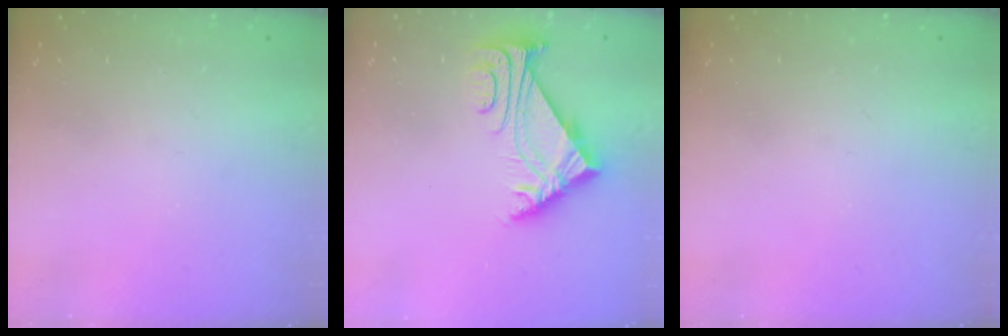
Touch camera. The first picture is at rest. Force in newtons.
{"total": 5.8, "press": 5.7, "slide": 1.1}
{"total": 0.0}